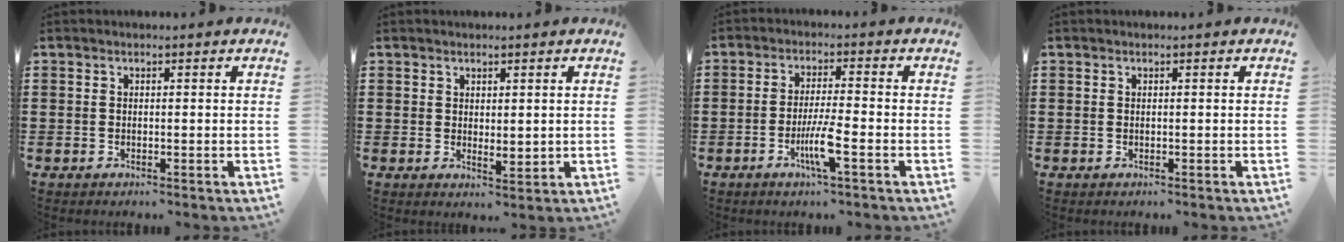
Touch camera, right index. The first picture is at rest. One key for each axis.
{"total": 1.6, "fx": 1.2, "fy": 0.7, "fz": 0.7, "tx": -0.009, "ty": -0.003, "tz": 0.023}
{"total": 5.6, "fx": -2.4, "fy": 0.3, "fz": 5.0, "tx": -0.103, "ty": -0.016, "tz": -0.046}
{"total": 0.0}